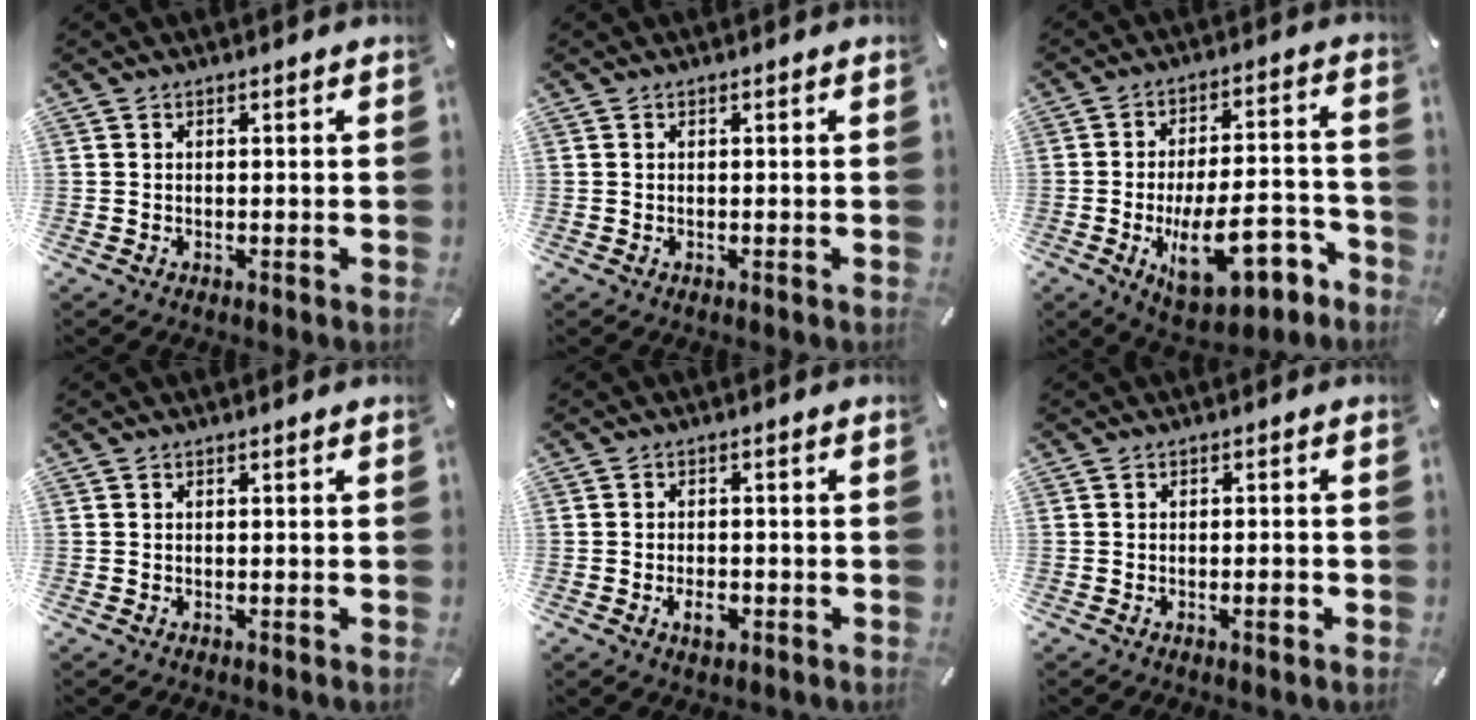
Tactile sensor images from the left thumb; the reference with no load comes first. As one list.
[{"total": 0.0}, {"total": 18.5, "force": [-6.5, 9.2, 14.6], "torque": [-0.201, 0.030, -0.091]}, {"total": 0.0}, {"total": 3.4, "force": [-1.4, 2.1, 2.3], "torque": [-0.046, 0.004, -0.026]}, {"total": 2.1, "force": [-0.8, 0.6, 1.8], "torque": [-0.030, 0.003, -0.014]}]